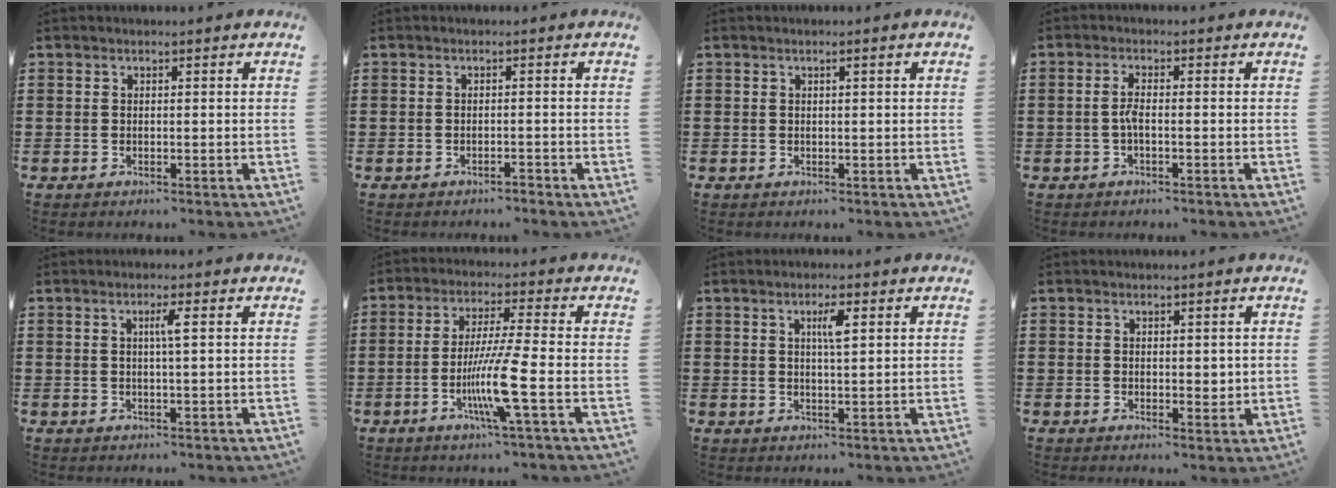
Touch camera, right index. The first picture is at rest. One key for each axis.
{"total": 1.0, "fx": -1.0, "fy": 0.0, "fz": 0.2, "tx": -0.008, "ty": -0.002, "tz": -0.020}
{"total": 0.6, "fx": 0.2, "fy": -0.1, "fz": 0.6, "tx": -0.009, "ty": -0.002, "tz": 0.003}
{"total": 2.3, "fx": -0.7, "fy": 0.4, "fz": 2.1, "tx": -0.049, "ty": -0.002, "tz": -0.015}
{"total": 2.2, "fx": 0.5, "fy": -0.2, "fz": 2.2, "tx": -0.042, "ty": -0.003, "tz": 0.005}
{"total": 9.6, "fx": -3.2, "fy": -0.2, "fz": 9.0, "tx": -0.177, "ty": -0.020, "tz": -0.064}
{"total": 3.1, "fx": 1.1, "fy": 0.6, "fz": 2.8, "tx": -0.051, "ty": 0.001, "tz": 0.014}
{"total": 2.0, "fx": 0.4, "fy": 1.3, "fz": 1.5, "tx": -0.014, "ty": -0.001, "tz": 0.004}